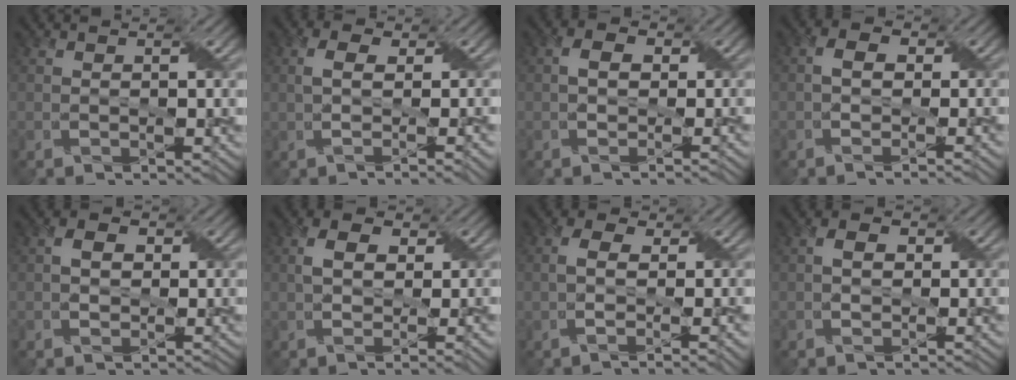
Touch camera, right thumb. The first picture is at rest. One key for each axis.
{"total": 4.3, "fx": 0.0, "fy": 1.4, "fz": 4.0, "tx": -0.057, "ty": 0.009, "tz": -0.008}
{"total": 2.8, "fx": -0.6, "fy": 1.8, "fz": 2.0, "tx": -0.030, "ty": 0.001, "tz": -0.011}
{"total": 3.0, "fx": -1.1, "fy": 1.4, "fz": 2.4, "tx": -0.042, "ty": 0.003, "tz": -0.018}
{"total": 2.7, "fx": -0.6, "fy": 2.1, "fz": 1.5, "tx": -0.028, "ty": 0.000, "tz": -0.012}
{"total": 4.2, "fx": 0.1, "fy": 1.7, "fz": 3.9, "tx": -0.059, "ty": 0.004, "tz": -0.002}
{"total": 4.1, "fx": -0.8, "fy": 1.4, "fz": 3.8, "tx": -0.057, "ty": 0.003, "tz": -0.022}
{"total": 2.2, "fx": -0.8, "fy": 1.4, "fz": 1.5, "tx": -0.026, "ty": 0.004, "tz": -0.012}